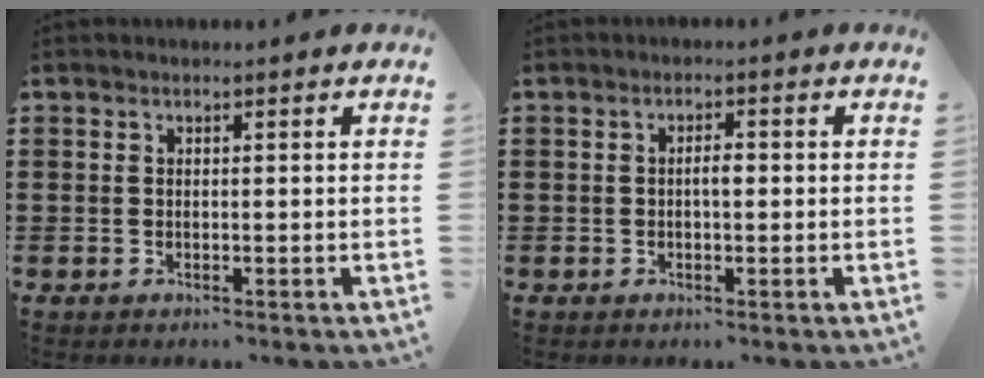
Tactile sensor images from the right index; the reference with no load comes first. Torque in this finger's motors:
{"motor_torque": [0.69, -0.38, 0.07, 0.06]}